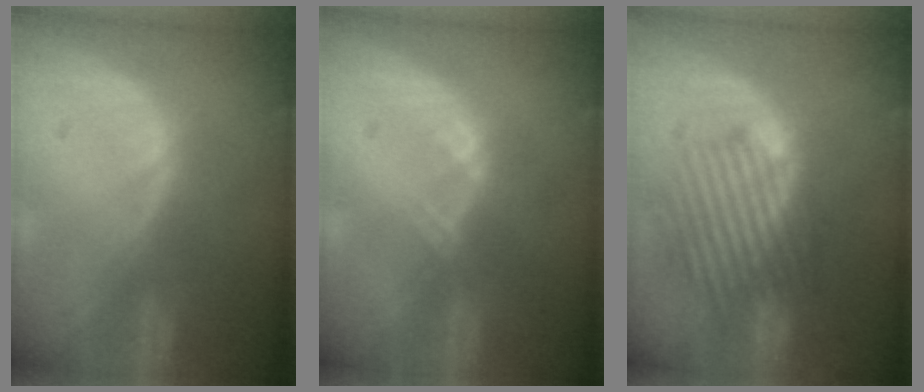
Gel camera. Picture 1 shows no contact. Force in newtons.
{"total": 1.5, "press": 1.4, "slide": 0.2}
{"total": 8.6, "press": 8.5, "slide": 1.6}